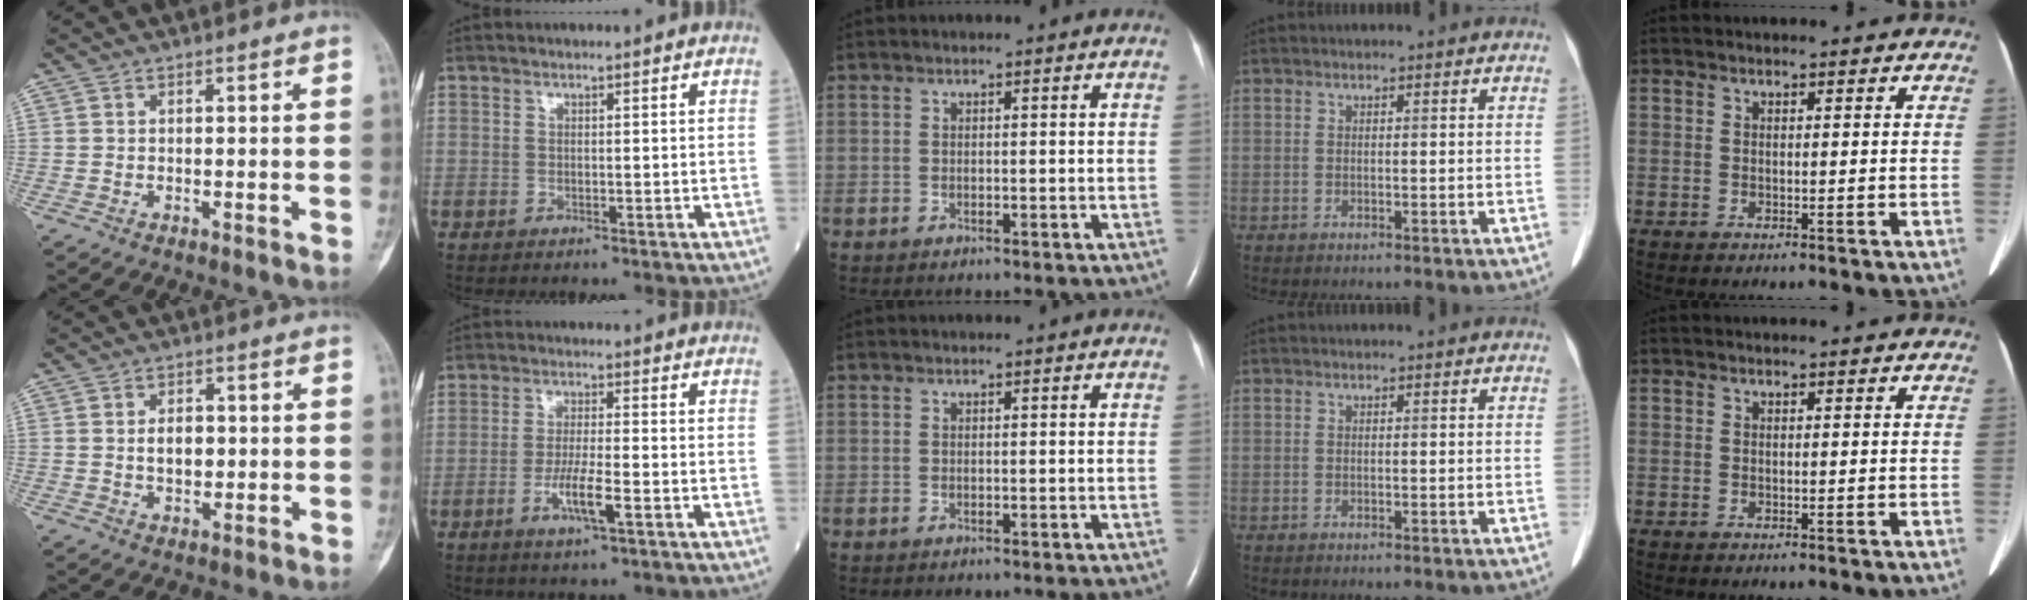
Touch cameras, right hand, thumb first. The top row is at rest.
{"thumb": {"total": 4.1, "force": [0.1, 2.7, 3.0], "torque": [-0.033, 0.001, 0.003]}, "index": {"total": 5.7, "force": [-2.3, 0.4, 5.2], "torque": [-0.100, -0.007, -0.042]}}